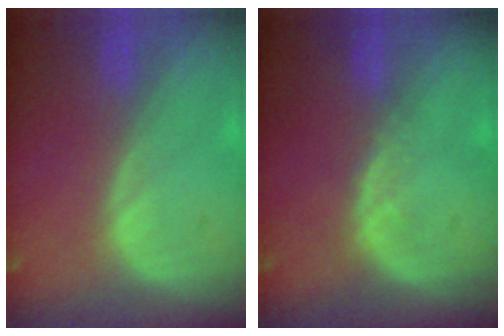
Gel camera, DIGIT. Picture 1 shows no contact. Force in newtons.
{"total": 1.1, "press": 1.1, "slide": 0.2}